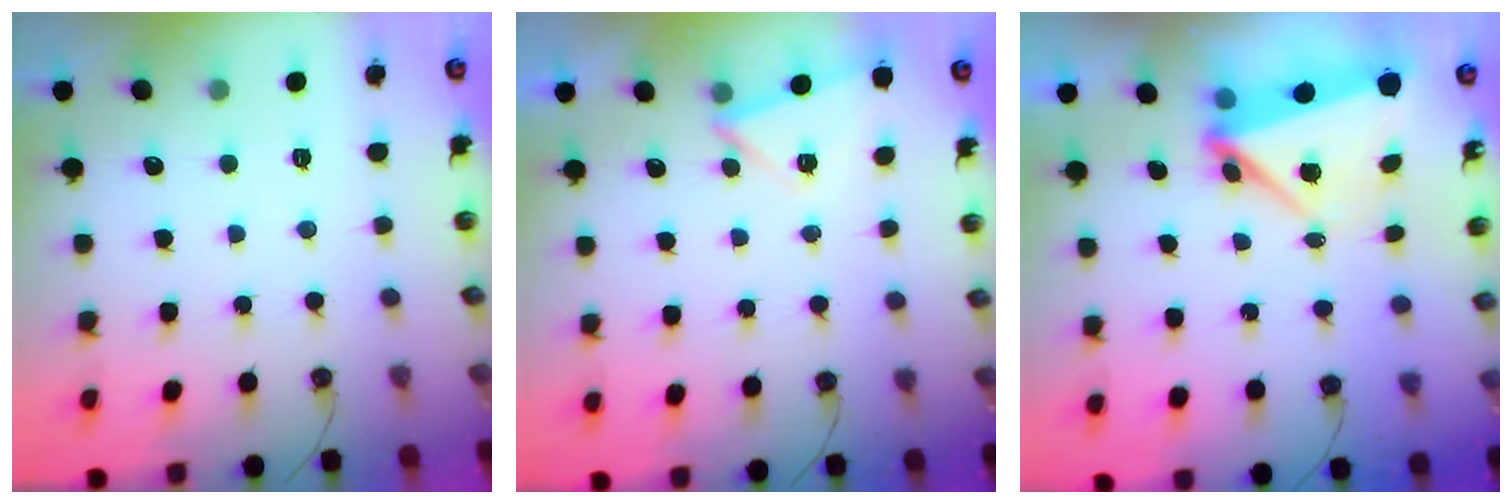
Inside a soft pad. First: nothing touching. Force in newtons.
{"total": 3.0, "press": 2.8, "slide": 1.1}
{"total": 7.2, "press": 7.1, "slide": 1.0}